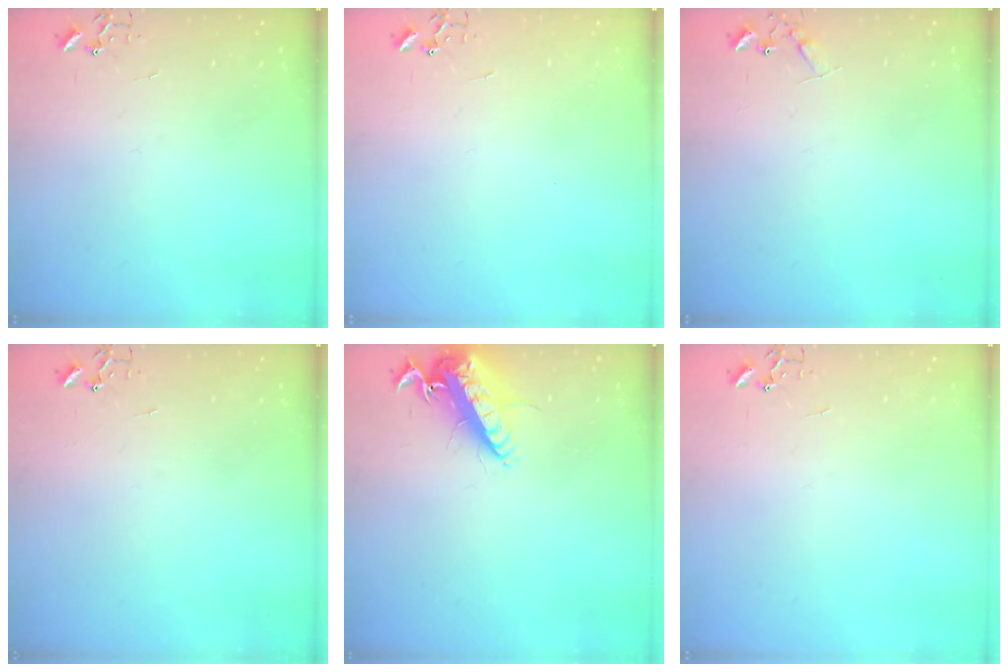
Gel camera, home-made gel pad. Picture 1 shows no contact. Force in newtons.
{"total": 0.0}
{"total": 7.0, "press": 7.0, "slide": 0.8}
{"total": 0.0}
{"total": 15.9, "press": 15.5, "slide": 3.3}
{"total": 0.0}